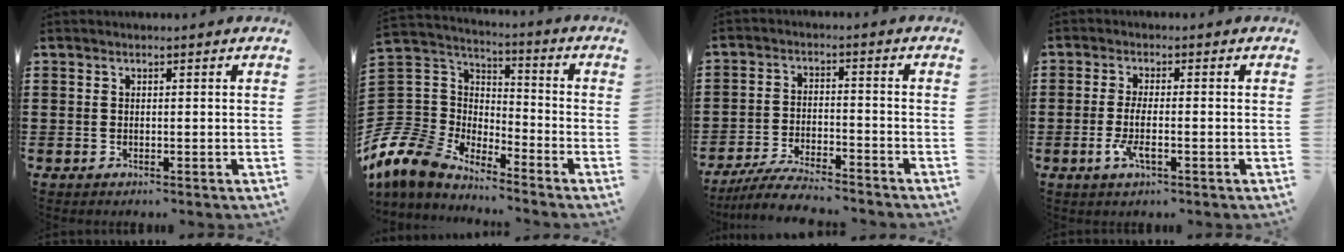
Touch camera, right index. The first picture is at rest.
{"total": 9.5, "force": [-7.8, 5.2, 1.4], "torque": [-0.092, -0.005, -0.163]}
{"total": 5.6, "force": [-5.4, 0.1, 1.7], "torque": [-0.040, -0.006, -0.107]}
{"total": 3.9, "force": [-1.4, 0.9, 3.6], "torque": [-0.090, -0.010, -0.033]}